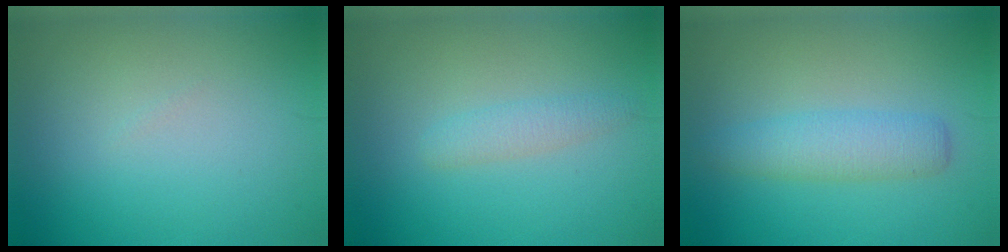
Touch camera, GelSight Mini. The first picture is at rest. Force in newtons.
{"total": 1.6, "press": 1.6, "slide": 0.1}
{"total": 3.2, "press": 3.2, "slide": 0.1}